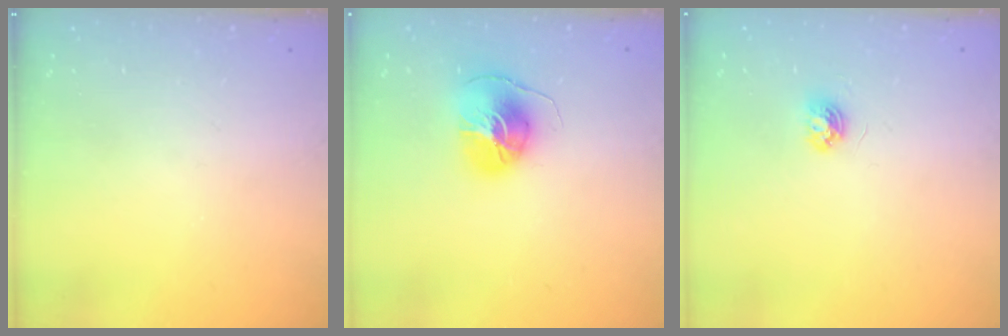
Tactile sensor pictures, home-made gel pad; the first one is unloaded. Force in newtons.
{"total": 8.6, "press": 8.5, "slide": 0.7}
{"total": 4.2, "press": 4.2, "slide": 0.4}